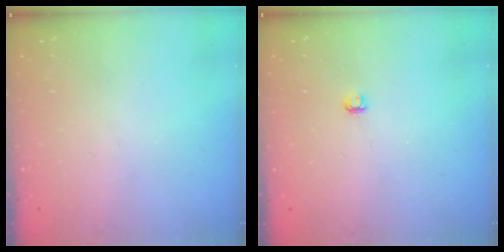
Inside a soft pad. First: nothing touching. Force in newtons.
{"total": 2.8, "press": 2.8, "slide": 0.3}